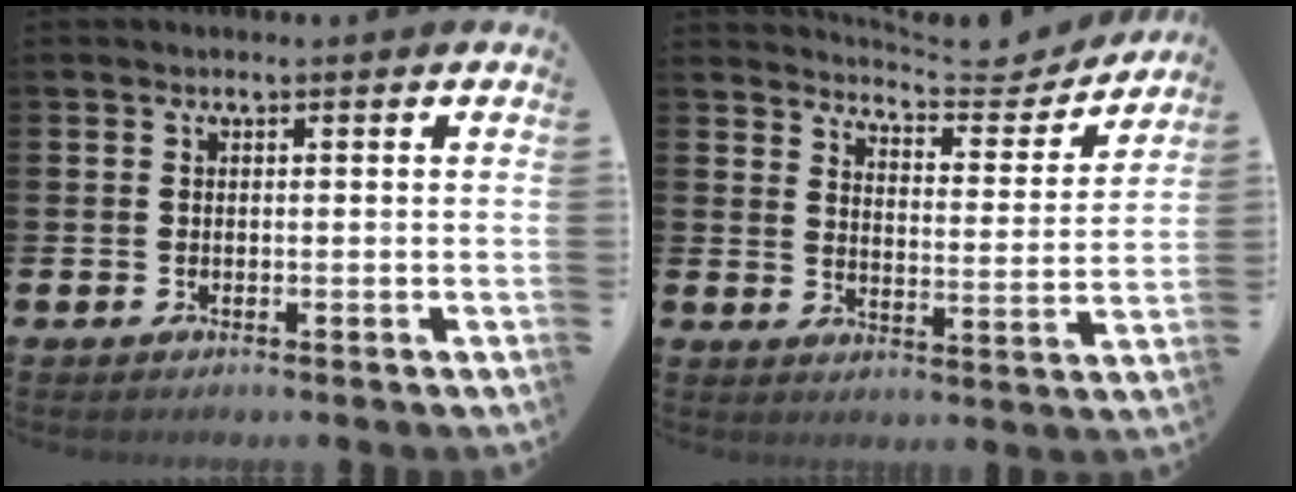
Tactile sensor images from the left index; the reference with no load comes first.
{"total": 5.7, "force": [5.6, 0.6, 0.8], "torque": [-0.027, -0.046, 0.092]}